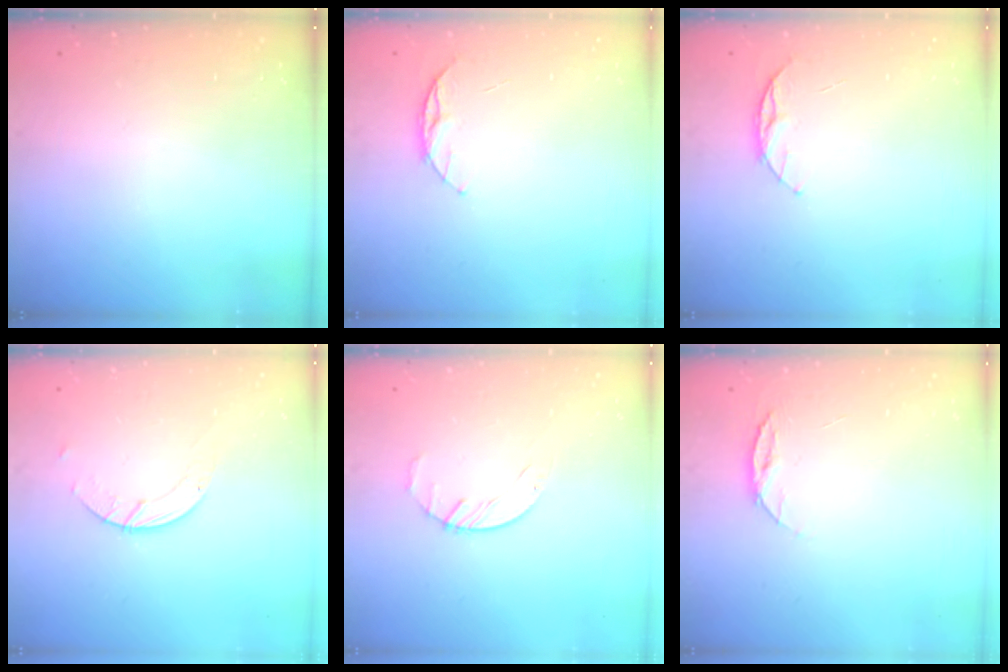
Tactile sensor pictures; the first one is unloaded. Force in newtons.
{"total": 6.0, "press": 5.9, "slide": 0.6}
{"total": 6.0, "press": 5.9, "slide": 0.6}
{"total": 2.8, "press": 2.8, "slide": 0.3}
{"total": 2.1, "press": 2.1, "slide": 0.3}
{"total": 6.6, "press": 6.5, "slide": 0.7}